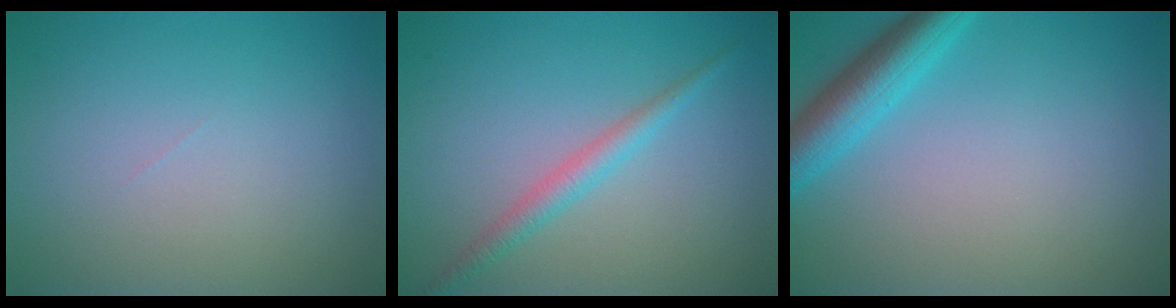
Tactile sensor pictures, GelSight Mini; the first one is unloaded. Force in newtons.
{"total": 2.1, "press": 2.1, "slide": 0.1}
{"total": 4.2, "press": 4.2, "slide": 0.2}